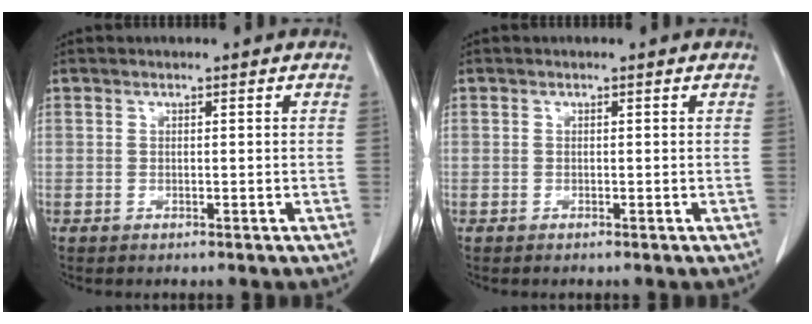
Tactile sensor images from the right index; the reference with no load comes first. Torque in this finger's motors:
{"motor_torque": [-0.75, 0.41, -0.60, -0.21]}